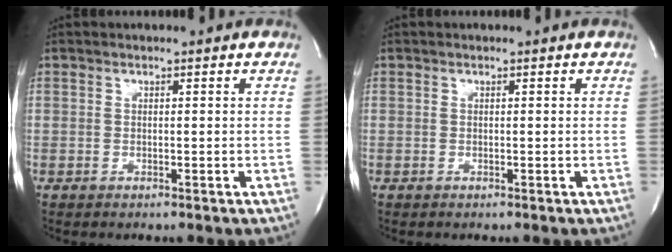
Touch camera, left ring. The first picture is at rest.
{"total": 0.0}